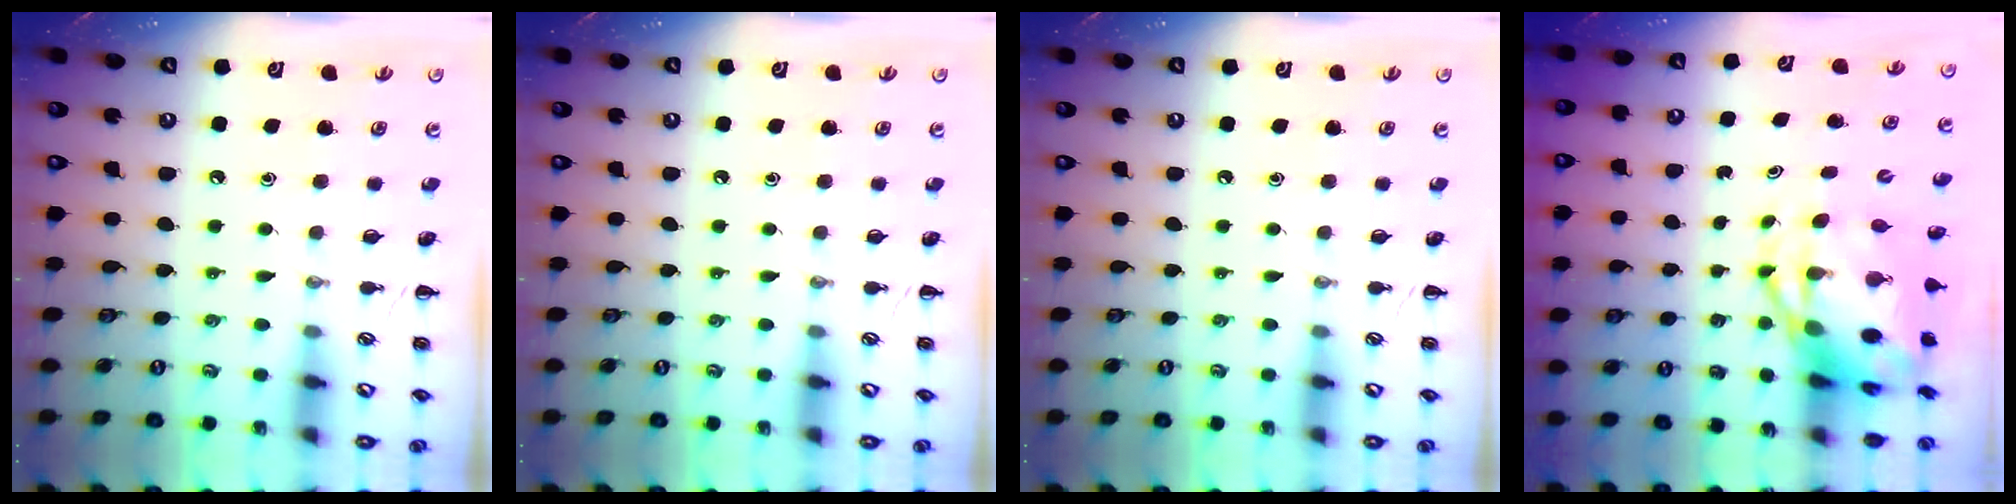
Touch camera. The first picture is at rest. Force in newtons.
{"total": 0.0}
{"total": 0.0}
{"total": 8.8, "press": 8.4, "slide": 2.4}